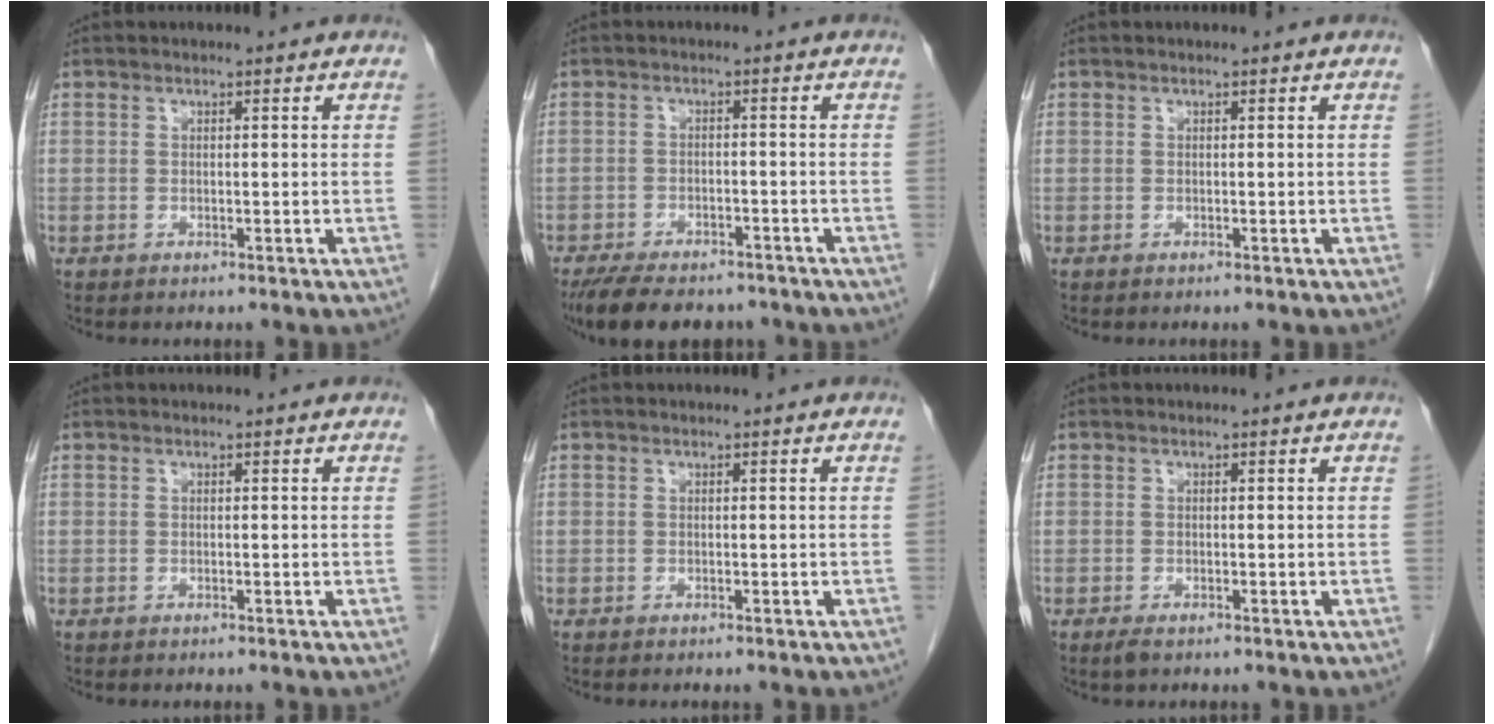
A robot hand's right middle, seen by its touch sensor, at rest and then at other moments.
{"total": 11.9, "force": [-9.7, 4.5, 5.3], "torque": [-0.092, -0.005, -0.141]}
{"total": 0.0}
{"total": 0.0}
{"total": 0.6, "force": [-0.5, 0.1, 0.3], "torque": [-0.007, -0.001, -0.006]}
{"total": 1.2, "force": [-0.8, 0.4, 0.8], "torque": [-0.019, -0.003, -0.011]}